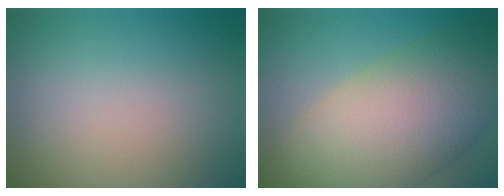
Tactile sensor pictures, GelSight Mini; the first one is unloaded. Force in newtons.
{"total": 11.9, "press": 11.8, "slide": 0.5}